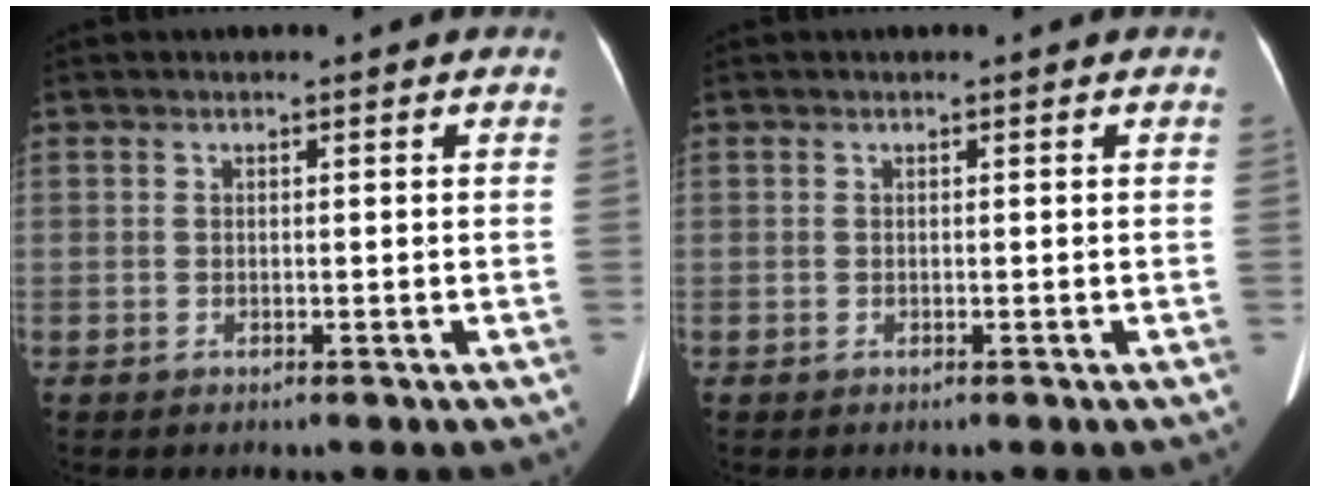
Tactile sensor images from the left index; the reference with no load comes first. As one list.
[{"total": 0.0}]